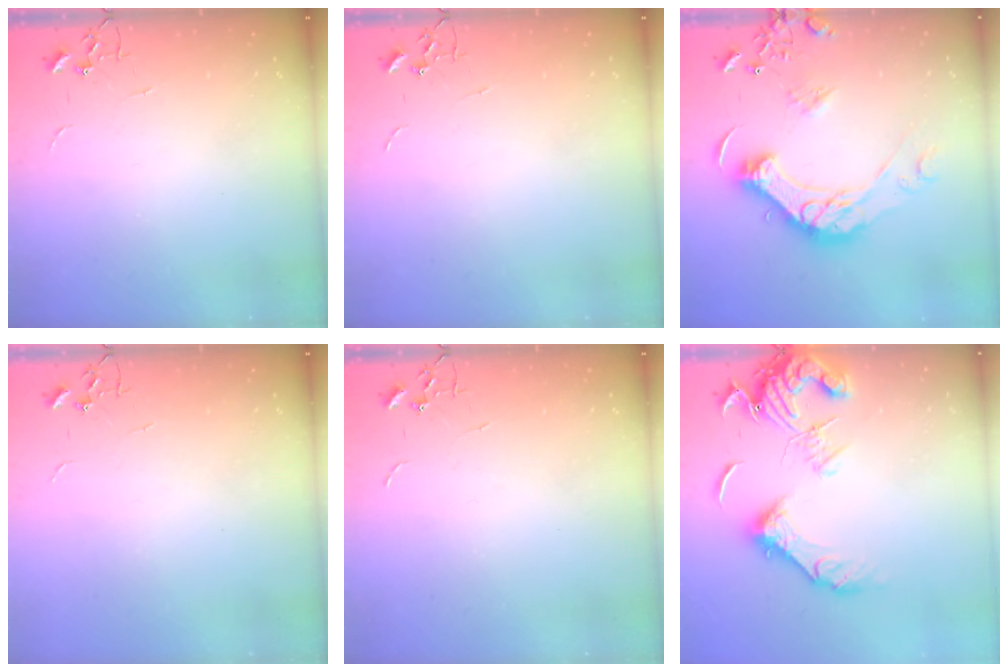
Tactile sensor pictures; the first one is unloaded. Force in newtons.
{"total": 0.0}
{"total": 18.7, "press": 18.5, "slide": 2.6}
{"total": 0.0}
{"total": 0.0}
{"total": 16.8, "press": 16.7, "slide": 2.2}